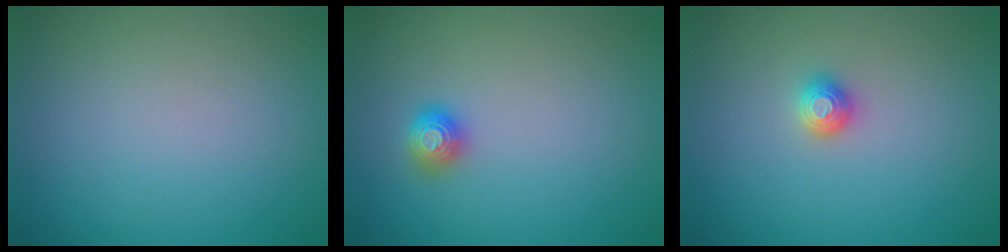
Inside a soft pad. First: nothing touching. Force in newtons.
{"total": 1.4, "press": 1.4, "slide": 0.4}
{"total": 1.3, "press": 1.2, "slide": 0.4}